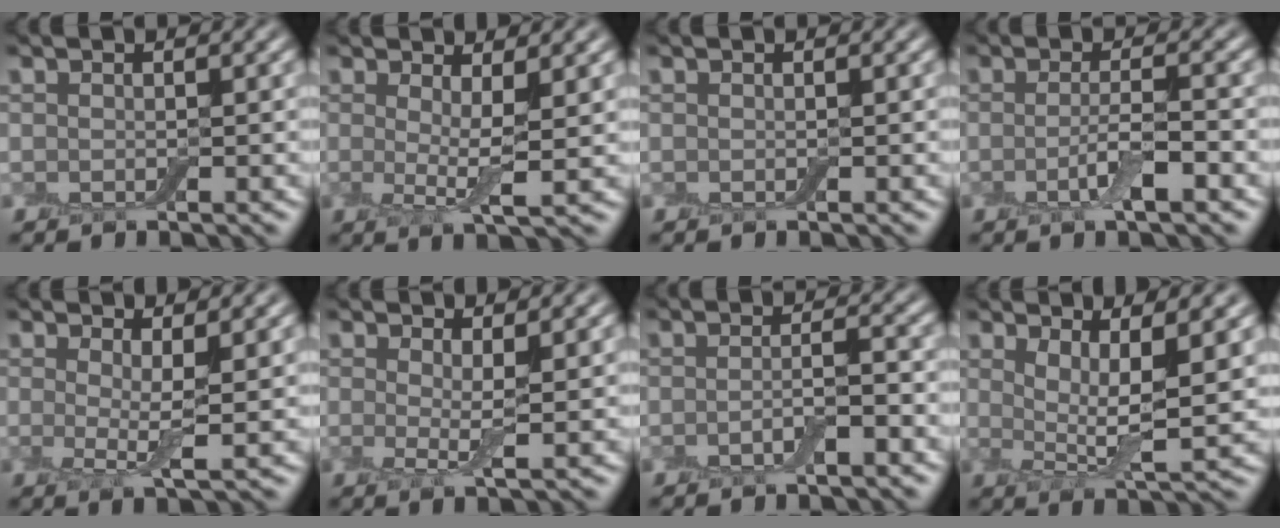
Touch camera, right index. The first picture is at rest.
{"total": 3.3, "force": [0.8, 0.7, 3.2], "torque": [-0.050, -0.012, 0.012]}
{"total": 0.0}
{"total": 3.3, "force": [-0.8, 0.7, 3.1], "torque": [-0.060, -0.004, -0.019]}
{"total": 3.0, "force": [0.8, 0.6, 2.8], "torque": [-0.047, -0.013, 0.012]}
{"total": 2.4, "force": [0.7, 0.4, 2.2], "torque": [-0.042, -0.013, 0.012]}
{"total": 2.2, "force": [-0.8, 0.4, 1.9], "torque": [-0.035, 0.004, -0.019]}
{"total": 5.6, "force": [2.2, 1.5, 5.0], "torque": [-0.085, -0.010, 0.037]}